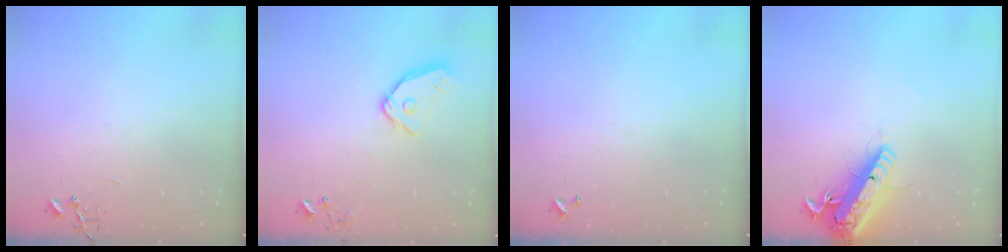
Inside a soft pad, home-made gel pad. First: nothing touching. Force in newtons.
{"total": 12.2, "press": 12.1, "slide": 1.5}
{"total": 0.0}
{"total": 17.6, "press": 17.3, "slide": 3.4}